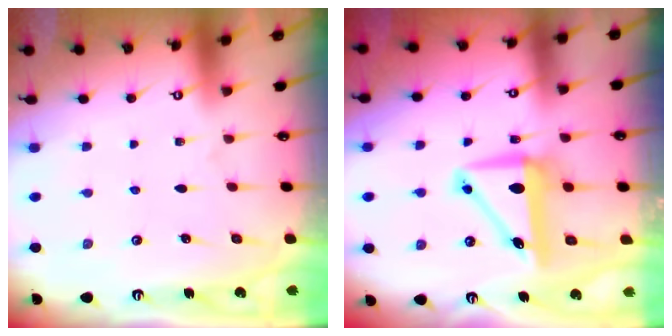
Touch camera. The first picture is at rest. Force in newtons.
{"total": 8.8, "press": 8.6, "slide": 1.7}